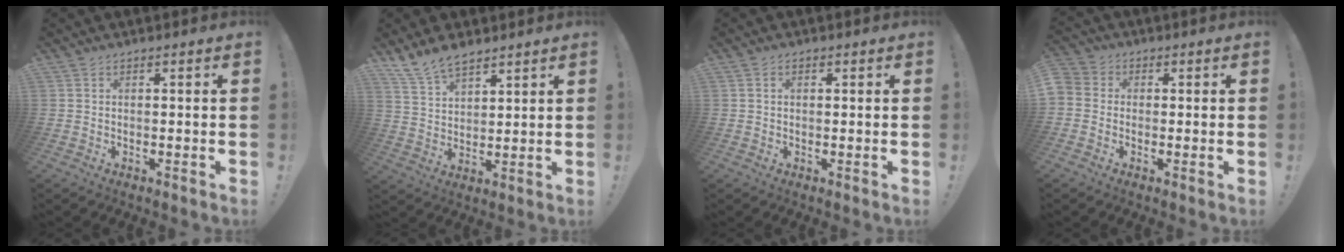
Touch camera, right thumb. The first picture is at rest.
{"total": 9.0, "force": [7.4, 3.9, 3.3], "torque": [-0.064, -0.044, 0.143]}
{"total": 1.0, "force": [0.2, 0.6, 0.7], "torque": [-0.012, 0.003, 0.002]}
{"total": 3.7, "force": [-1.2, 3.1, 1.5], "torque": [-0.040, 0.008, -0.023]}